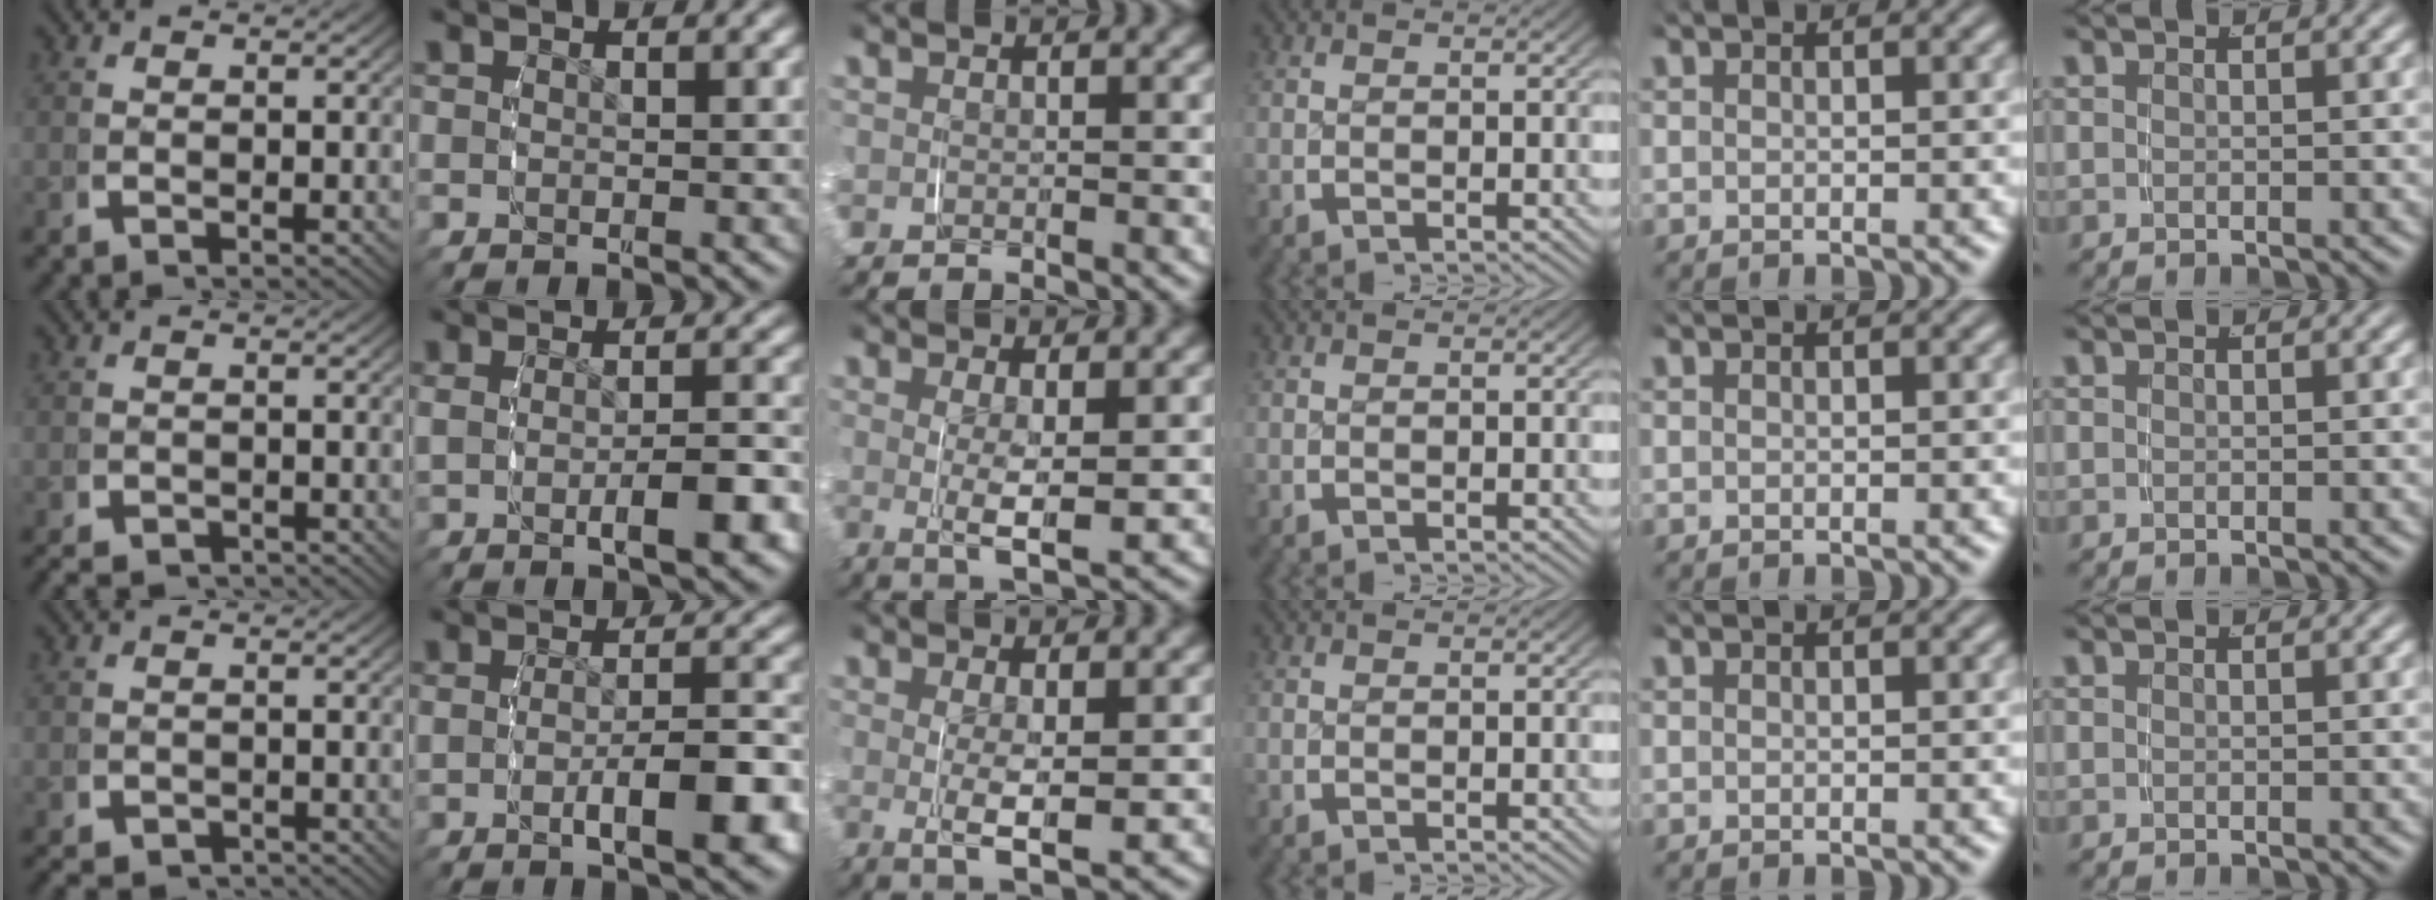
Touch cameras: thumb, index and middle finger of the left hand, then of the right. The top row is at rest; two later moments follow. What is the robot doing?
{"motion": "grasp_and_lifting", "object": "toothpaste"}